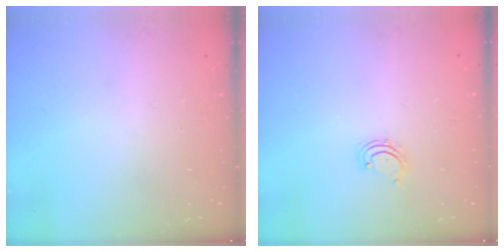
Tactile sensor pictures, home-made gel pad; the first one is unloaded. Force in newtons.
{"total": 2.6, "press": 2.6, "slide": 0.3}